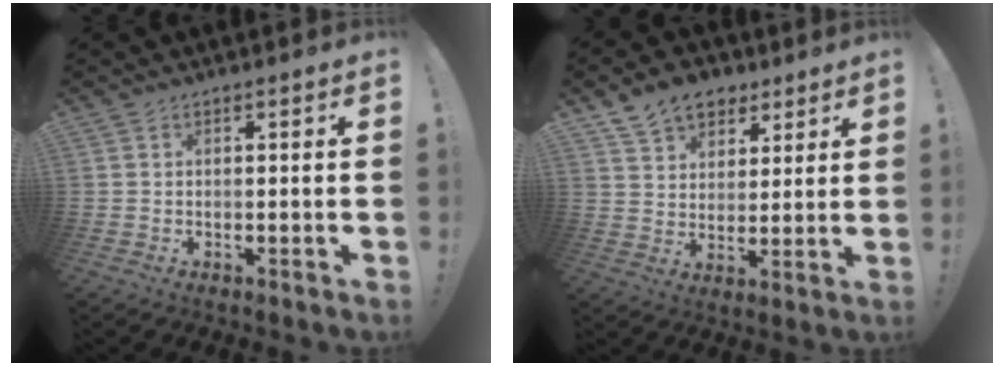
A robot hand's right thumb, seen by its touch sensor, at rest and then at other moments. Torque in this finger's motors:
{"motor_torque": [0.13, 0.16, 0.30, 0.28, 0.01]}